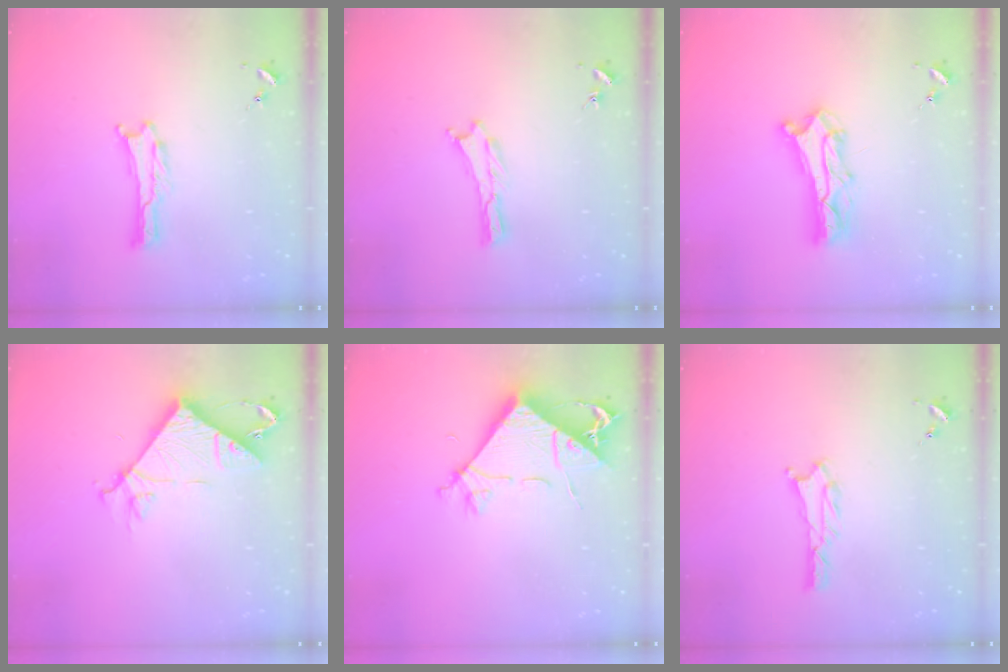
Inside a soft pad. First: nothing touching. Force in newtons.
{"total": 0.0}
{"total": 8.3, "press": 8.3, "slide": 0.7}
{"total": 7.6, "press": 7.6, "slide": 0.6}
{"total": 7.7, "press": 7.6, "slide": 1.1}
{"total": 0.7, "press": 0.7, "slide": 0.1}